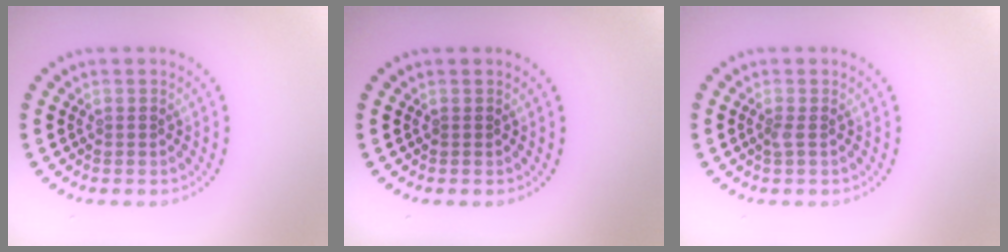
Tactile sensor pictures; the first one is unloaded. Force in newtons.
{"total": 0.0}
{"total": 0.8, "press": 0.6, "slide": 0.5}